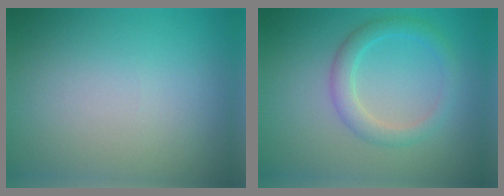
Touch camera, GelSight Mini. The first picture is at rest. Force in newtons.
{"total": 2.6, "press": 2.6, "slide": 0.1}